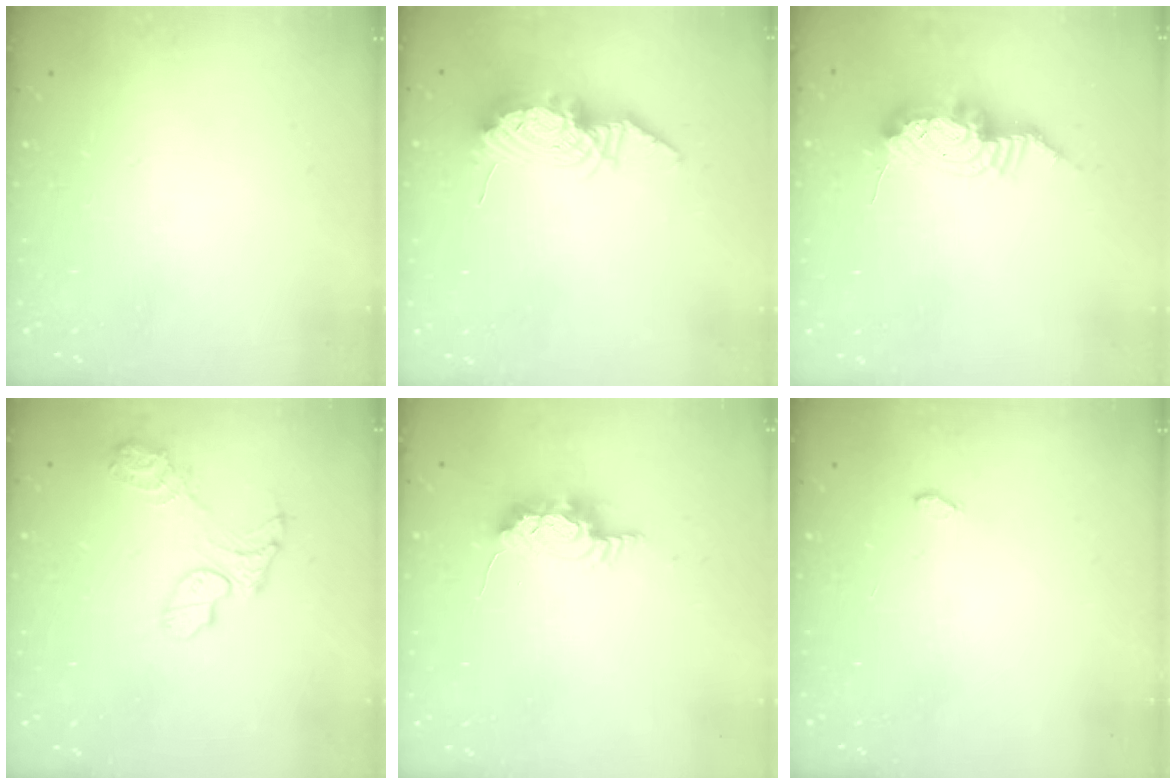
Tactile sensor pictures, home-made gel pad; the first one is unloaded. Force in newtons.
{"total": 11.8, "press": 11.7, "slide": 1.1}
{"total": 12.4, "press": 12.3, "slide": 1.2}
{"total": 10.4, "press": 10.4, "slide": 0.9}
{"total": 8.3, "press": 8.0, "slide": 2.1}
{"total": 2.4, "press": 2.4, "slide": 0.3}